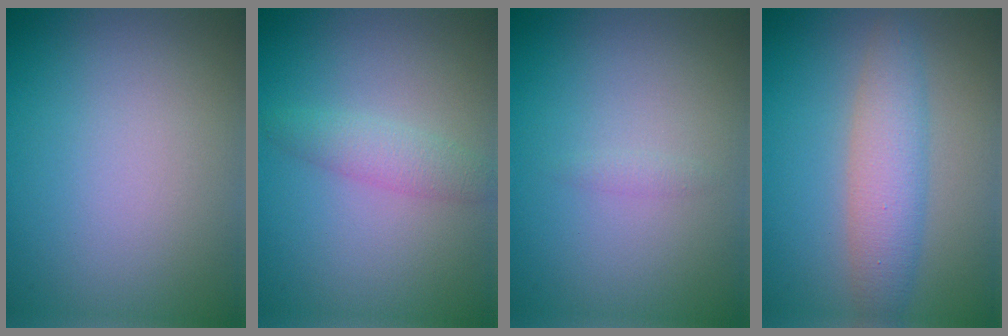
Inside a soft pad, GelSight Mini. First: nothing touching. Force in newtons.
{"total": 2.0, "press": 2.0, "slide": 0.1}
{"total": 0.6, "press": 0.6, "slide": 0.0}
{"total": 4.0, "press": 4.0, "slide": 0.0}